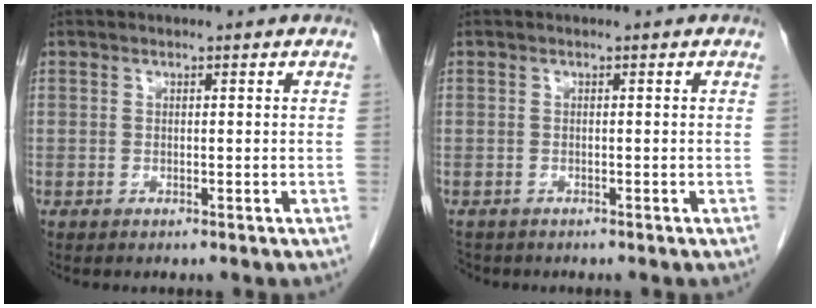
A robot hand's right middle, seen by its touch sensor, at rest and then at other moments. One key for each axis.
{"total": 2.6, "fx": -2.3, "fy": 1.3, "fz": 0.5, "tx": -0.015, "ty": -0.005, "tz": -0.036}